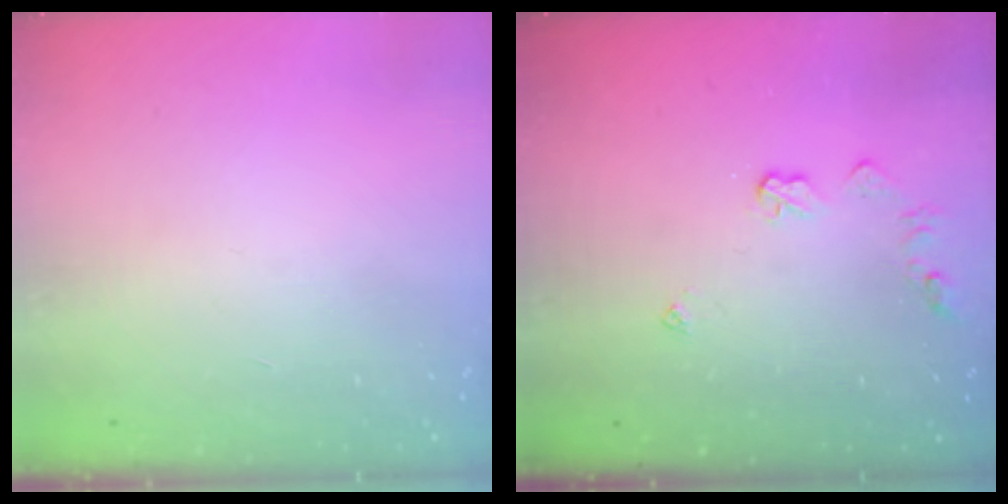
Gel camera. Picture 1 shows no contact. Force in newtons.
{"total": 5.6, "press": 5.6, "slide": 0.2}